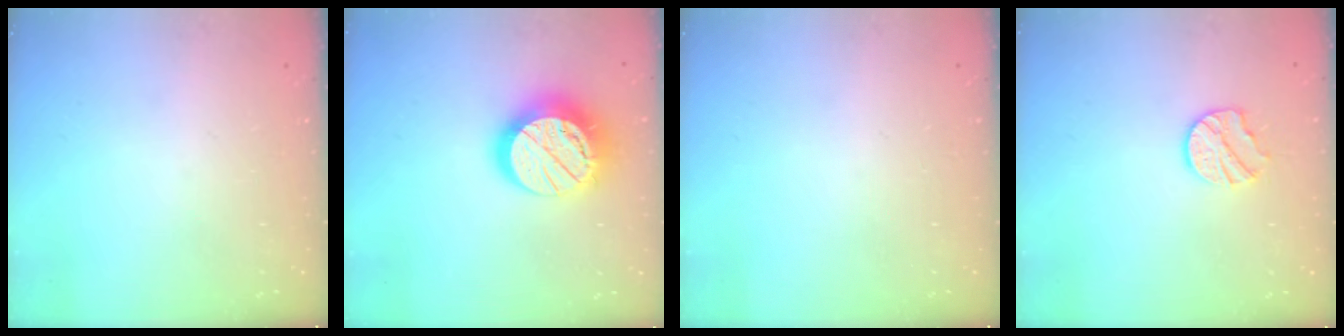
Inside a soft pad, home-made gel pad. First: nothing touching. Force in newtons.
{"total": 17.5, "press": 17.4, "slide": 1.3}
{"total": 0.0}
{"total": 9.0, "press": 9.0, "slide": 0.4}